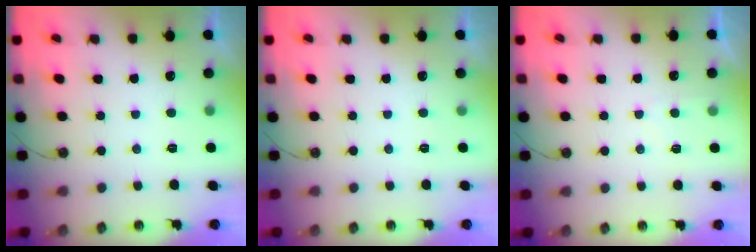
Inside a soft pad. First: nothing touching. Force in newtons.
{"total": 0.0}
{"total": 3.3, "press": 3.2, "slide": 0.4}